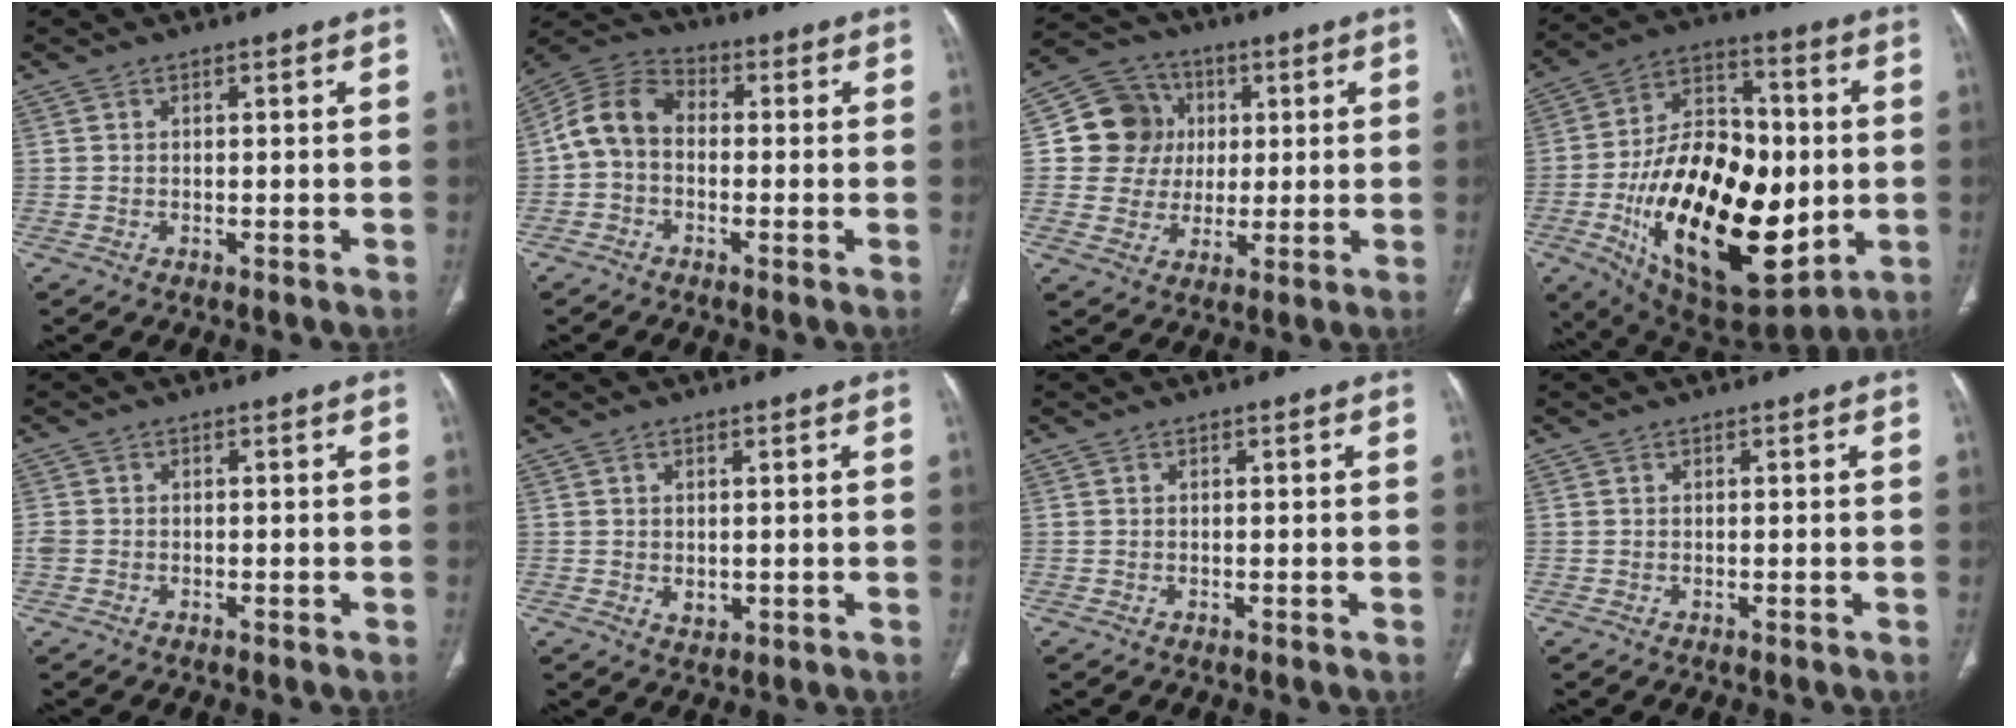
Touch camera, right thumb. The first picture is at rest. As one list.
[{"total": 8.8, "force": [-0.7, 6.5, 5.9], "torque": [-0.103, 0.028, -0.030]}, {"total": 11.8, "force": [2.2, 11.0, 3.7], "torque": [-0.032, 0.007, 0.036]}, {"total": 32.9, "force": [-5.1, 17.9, 27.1], "torque": [-0.469, -0.010, -0.060]}, {"total": 1.7, "force": [-0.3, 1.5, 0.8], "torque": [-0.018, 0.003, -0.007]}, {"total": 2.6, "force": [0.1, 1.8, 1.8], "torque": [-0.022, -0.006, 0.010]}, {"total": 0.0}, {"total": 0.0}]